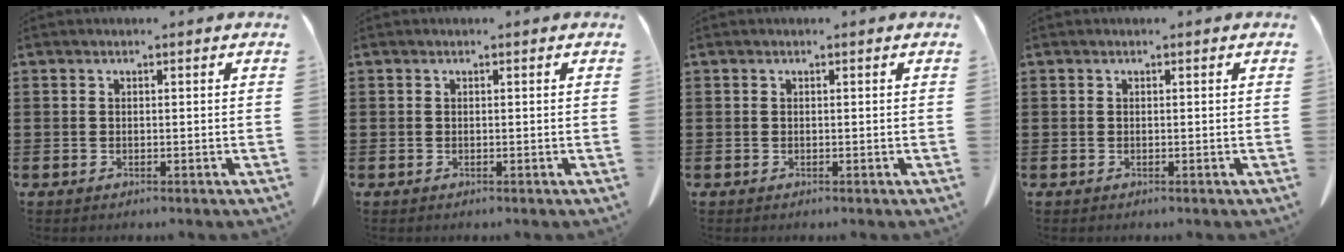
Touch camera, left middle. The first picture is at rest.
{"total": 0.0}
{"total": 0.0}
{"total": 0.0}